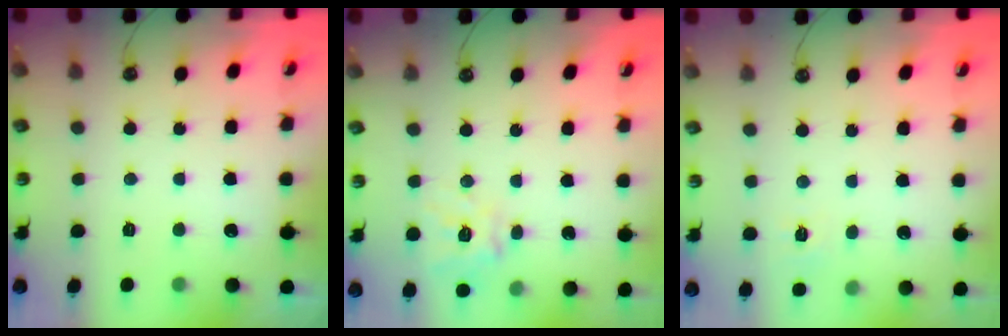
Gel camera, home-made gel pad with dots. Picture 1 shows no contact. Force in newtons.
{"total": 12.8, "press": 12.6, "slide": 1.7}
{"total": 4.5, "press": 4.5, "slide": 0.6}